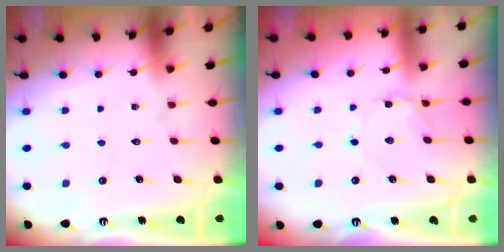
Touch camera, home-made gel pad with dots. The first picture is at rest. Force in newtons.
{"total": 2.3, "press": 2.3, "slide": 0.3}